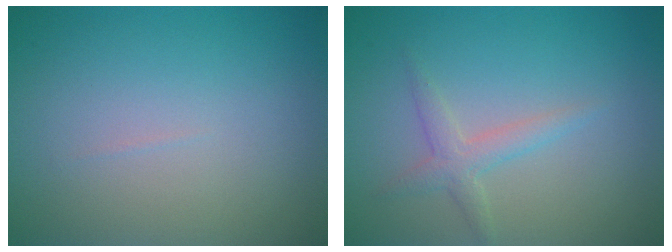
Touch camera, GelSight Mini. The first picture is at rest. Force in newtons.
{"total": 1.9, "press": 1.9, "slide": 0.0}